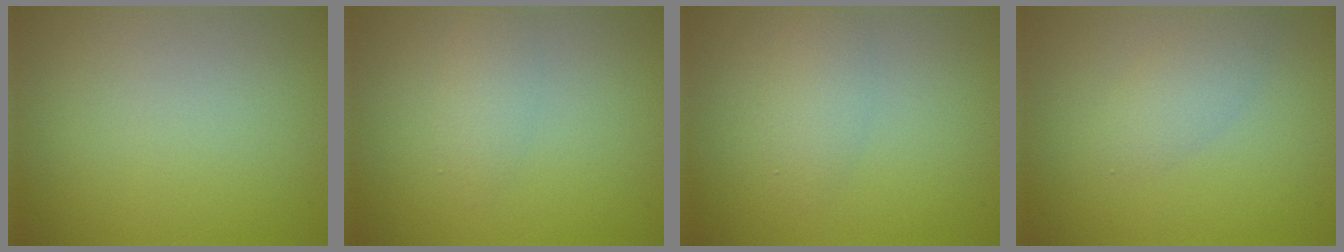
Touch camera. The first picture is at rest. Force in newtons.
{"total": 1.6, "press": 1.6, "slide": 0.0}
{"total": 2.0, "press": 2.0, "slide": 0.1}
{"total": 2.0, "press": 2.0, "slide": 0.1}